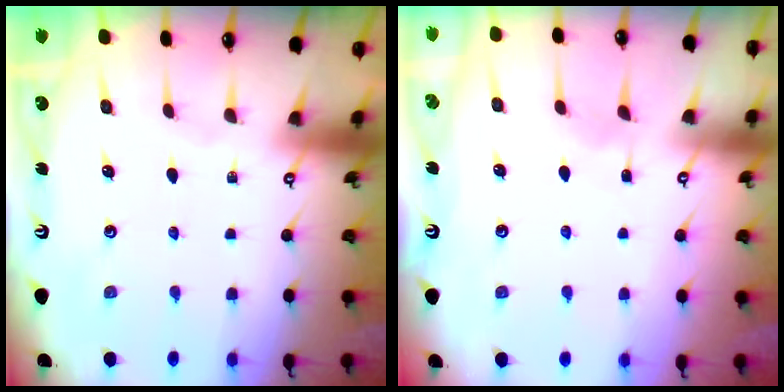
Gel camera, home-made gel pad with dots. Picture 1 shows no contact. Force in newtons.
{"total": 4.9, "press": 4.8, "slide": 0.5}